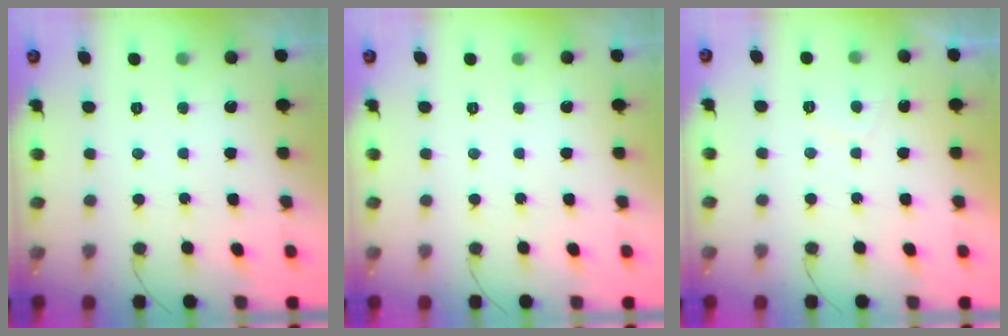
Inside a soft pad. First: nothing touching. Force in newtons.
{"total": 0.0}
{"total": 1.1, "press": 0.9, "slide": 0.6}